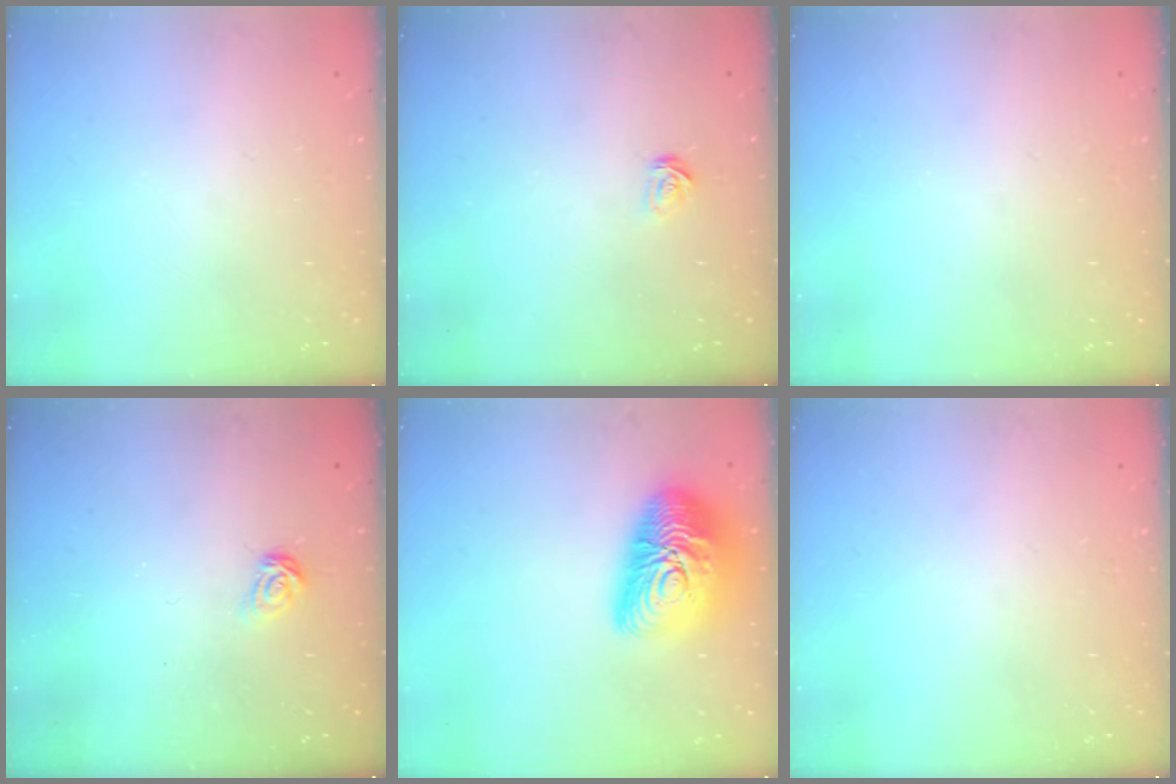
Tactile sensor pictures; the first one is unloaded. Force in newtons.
{"total": 2.4, "press": 2.4, "slide": 0.2}
{"total": 0.0}
{"total": 4.3, "press": 4.3, "slide": 0.3}
{"total": 18.2, "press": 18.1, "slide": 1.3}
{"total": 0.0}